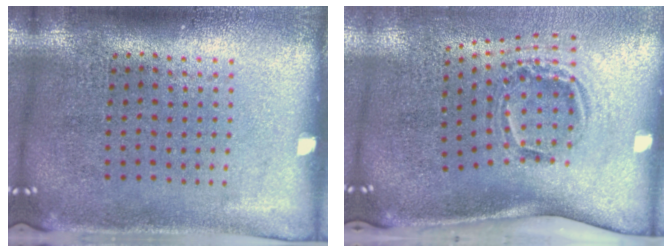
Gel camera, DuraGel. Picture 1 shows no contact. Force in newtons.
{"total": 2.1, "press": 1.2, "slide": 1.6}